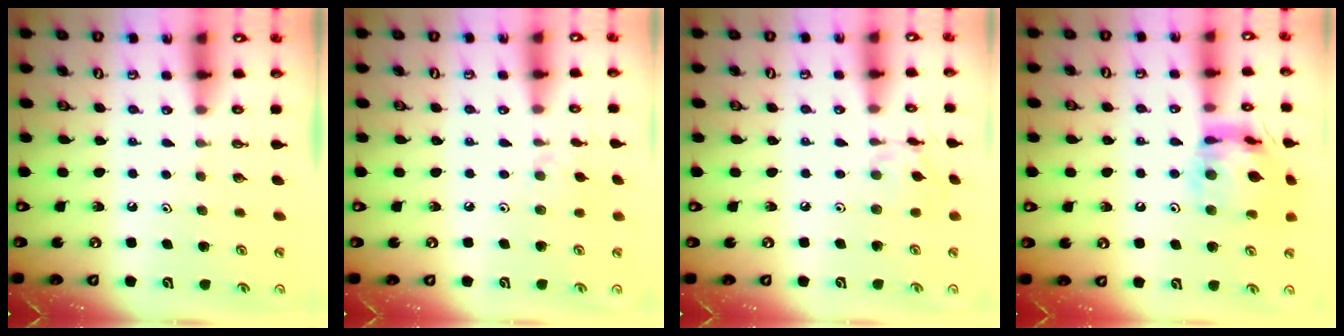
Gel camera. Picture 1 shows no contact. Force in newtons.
{"total": 2.5, "press": 2.5, "slide": 0.5}
{"total": 7.3, "press": 7.2, "slide": 0.4}
{"total": 17.4, "press": 17.3, "slide": 1.4}